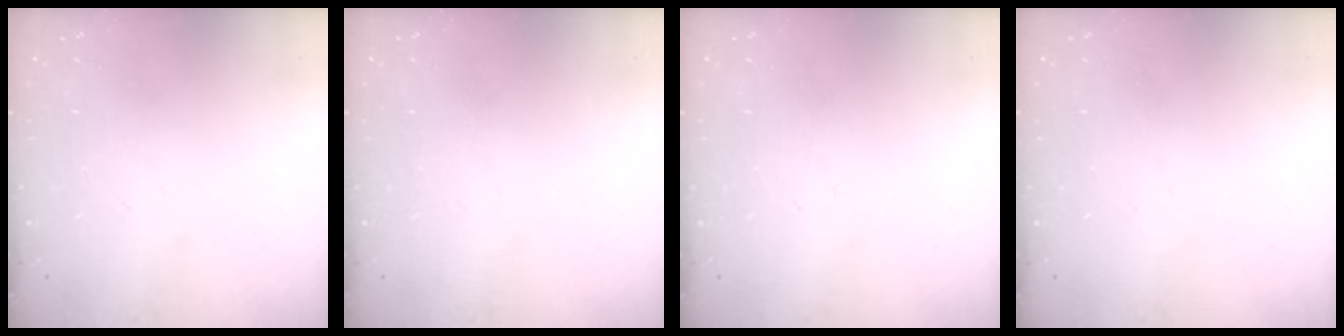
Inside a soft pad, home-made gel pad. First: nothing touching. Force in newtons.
{"total": 0.0}
{"total": 0.0}
{"total": 0.0}